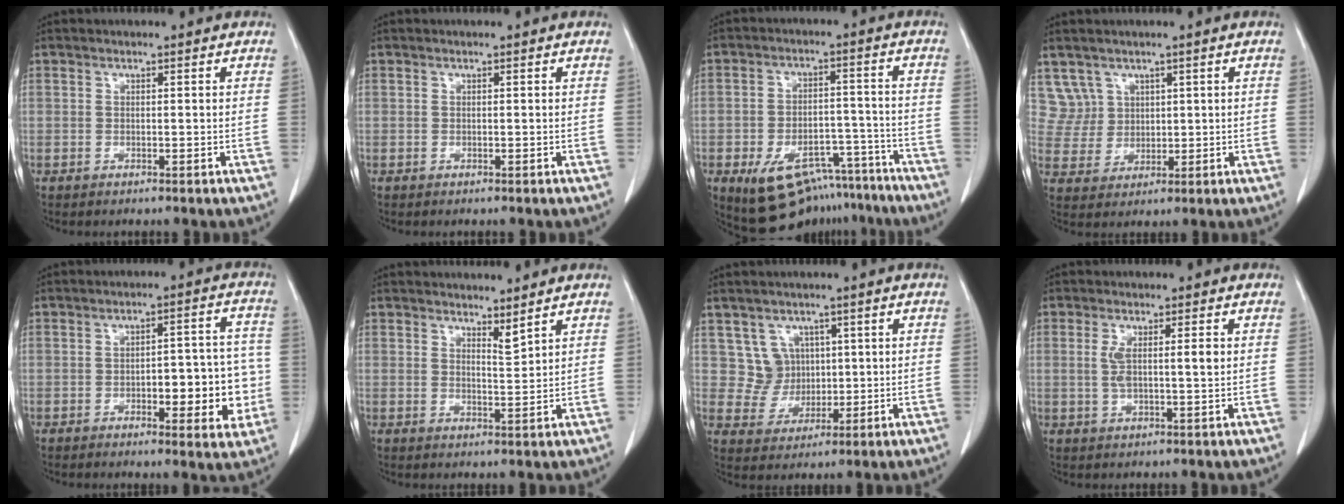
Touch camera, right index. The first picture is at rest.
{"total": 0.0}
{"total": 13.9, "force": [-10.1, 7.3, 6.1], "torque": [-0.078, 0.037, -0.145]}
{"total": 5.0, "force": [2.8, 4.1, -0.5], "torque": [0.020, 0.006, 0.061]}
{"total": 10.5, "force": [-2.4, 3.7, 9.5], "torque": [-0.113, 0.027, -0.025]}
{"total": 2.1, "force": [1.9, 0.0, 0.9], "torque": [-0.018, -0.013, 0.038]}
{"total": 5.1, "force": [1.8, 4.7, 0.2], "torque": [-0.002, 0.013, 0.039]}
{"total": 4.2, "force": [0.5, 0.8, 4.1], "torque": [-0.078, 0.007, 0.010]}